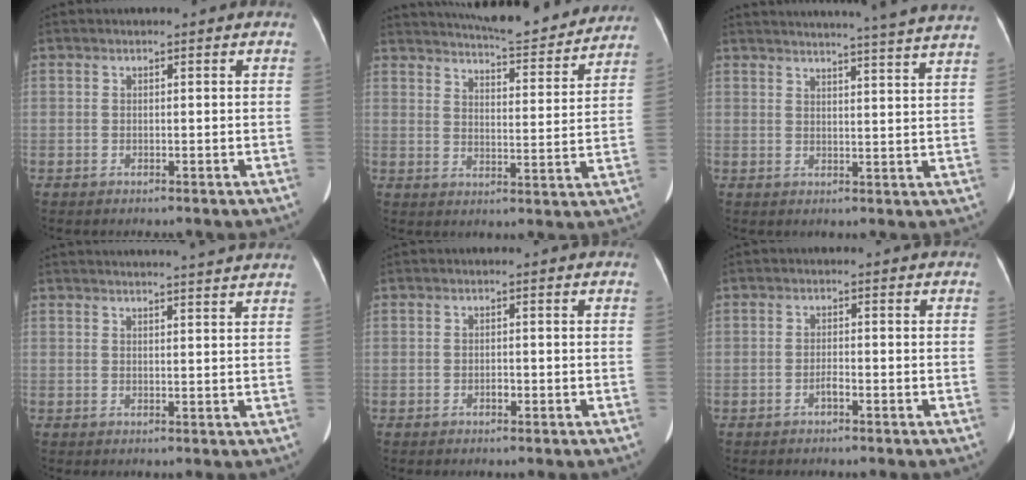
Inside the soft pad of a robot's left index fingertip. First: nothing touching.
{"total": 17.9, "force": [16.6, 2.4, 6.2], "torque": [-0.090, -0.012, 0.215]}
{"total": 21.2, "force": [19.9, -1.4, 7.3], "torque": [-0.112, -0.044, 0.236]}
{"total": 11.4, "force": [10.7, -0.5, 3.8], "torque": [-0.053, 0.003, 0.118]}
{"total": 0.7, "force": [-0.4, 0.4, 0.5], "torque": [-0.009, 0.002, -0.006]}
{"total": 1.2, "force": [-0.8, 0.1, 0.8], "torque": [-0.017, 0.001, -0.014]}